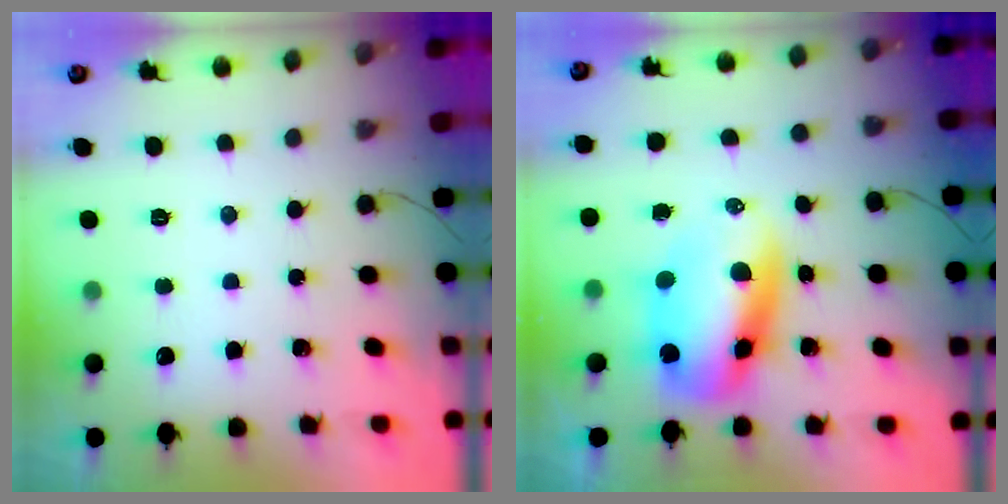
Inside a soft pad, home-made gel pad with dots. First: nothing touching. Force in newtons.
{"total": 10.7, "press": 10.4, "slide": 2.7}